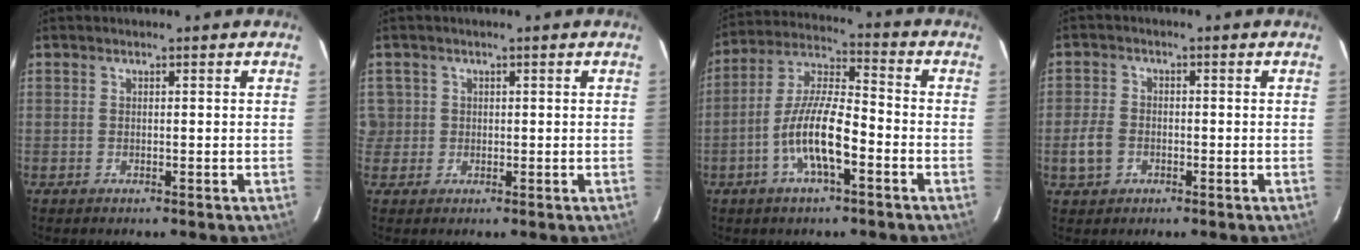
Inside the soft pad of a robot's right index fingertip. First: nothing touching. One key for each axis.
{"total": 2.7, "fx": 0.0, "fy": 2.7, "fz": -0.1, "tx": 0.015, "ty": 0.020, "tz": 0.004}
{"total": 11.6, "fx": -4.7, "fy": 3.1, "fz": 10.2, "tx": -0.209, "ty": 0.003, "tz": -0.091}
{"total": 5.0, "fx": -1.8, "fy": 3.9, "fz": 2.5, "tx": -0.064, "ty": 0.006, "tz": -0.033}